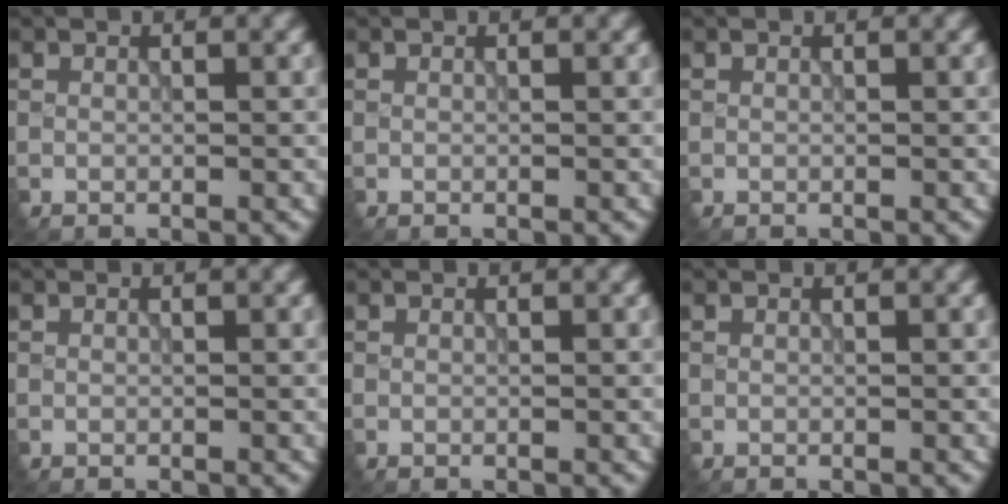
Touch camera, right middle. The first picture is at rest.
{"total": 0.0}
{"total": 0.0}
{"total": 0.0}
{"total": 0.0}
{"total": 0.0}